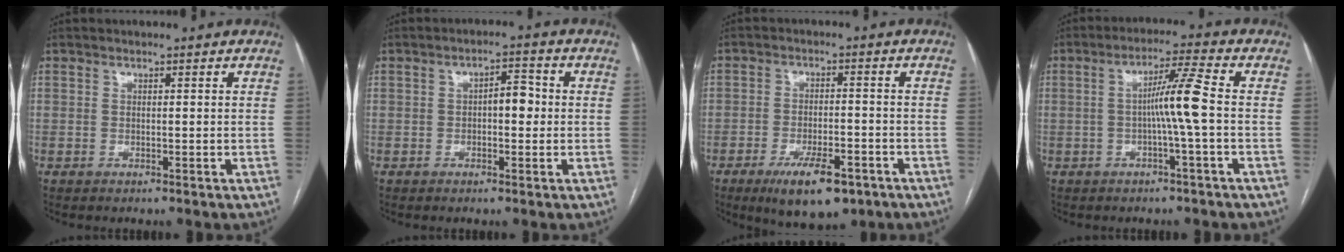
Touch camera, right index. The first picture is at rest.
{"total": 3.8, "force": [-0.1, 1.7, 3.4], "torque": [-0.048, 0.014, -0.002]}
{"total": 9.5, "force": [-5.8, 3.4, 6.8], "torque": [-0.110, -0.008, -0.085]}
{"total": 6.7, "force": [-0.7, -1.1, 6.6], "torque": [-0.115, 0.011, -0.013]}